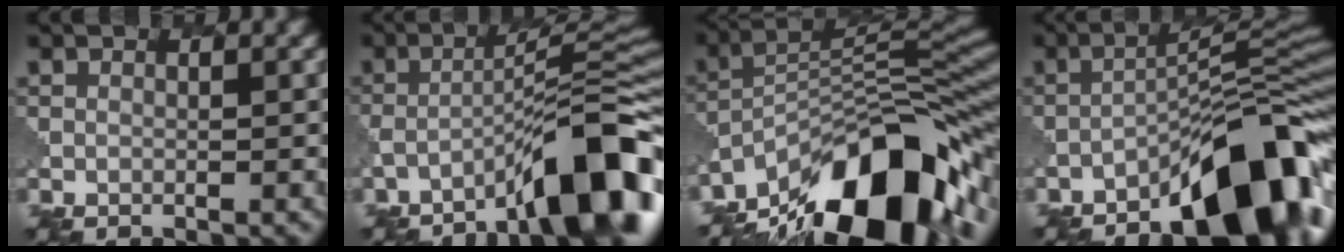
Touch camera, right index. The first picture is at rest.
{"total": 9.7, "force": [-5.7, 1.8, 7.6], "torque": [-0.100, 0.025, -0.096]}
{"total": 15.2, "force": [-10.1, 5.9, 9.8], "torque": [-0.165, 0.024, -0.184]}
{"total": 11.1, "force": [-7.0, 3.1, 8.1], "torque": [-0.100, 0.021, -0.119]}